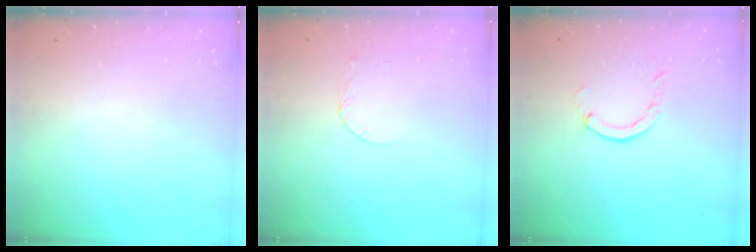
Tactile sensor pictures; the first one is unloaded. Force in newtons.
{"total": 2.6, "press": 2.6, "slide": 0.1}
{"total": 2.9, "press": 2.9, "slide": 0.4}